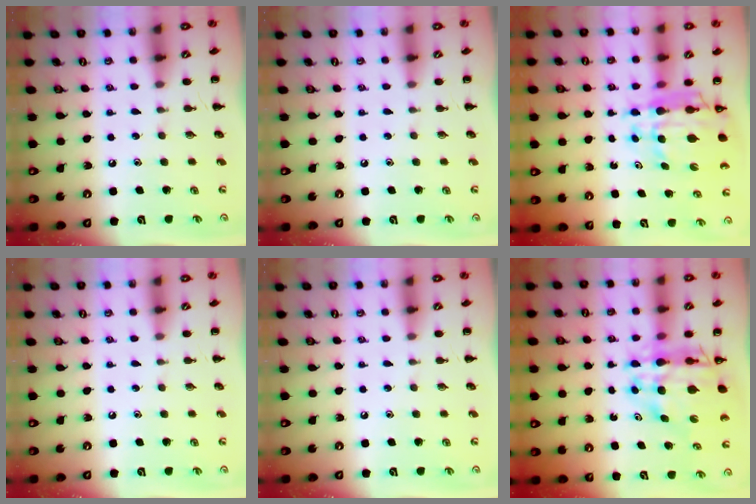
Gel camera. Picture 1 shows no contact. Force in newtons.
{"total": 0.0}
{"total": 10.7, "press": 10.2, "slide": 3.1}
{"total": 0.0}
{"total": 0.0}
{"total": 13.3, "press": 12.7, "slide": 4.0}